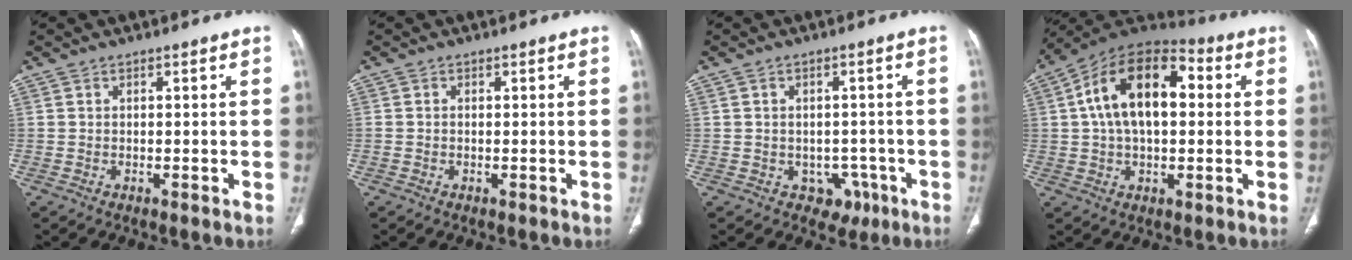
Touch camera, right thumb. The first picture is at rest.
{"total": 0.0}
{"total": 4.9, "force": [-1.9, 4.1, 1.8], "torque": [0.006, 0.014, -0.016]}
{"total": 17.6, "force": [2.9, 9.9, 14.2], "torque": [-0.230, 0.034, 0.040]}